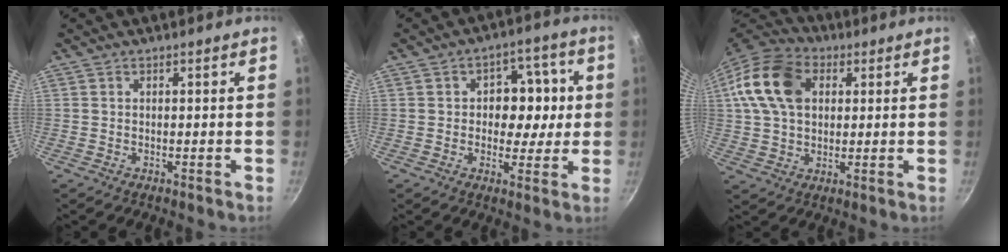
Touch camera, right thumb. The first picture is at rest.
{"total": 9.3, "force": [0.6, 7.3, 5.8], "torque": [-0.027, 0.010, 0.001]}
{"total": 15.5, "force": [3.9, 11.0, 10.2], "torque": [-0.178, 0.015, 0.056]}